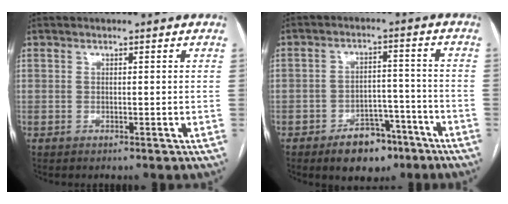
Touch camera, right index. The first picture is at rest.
{"total": 8.1, "force": [-5.3, 4.6, 4.0], "torque": [-0.050, 0.016, -0.076]}